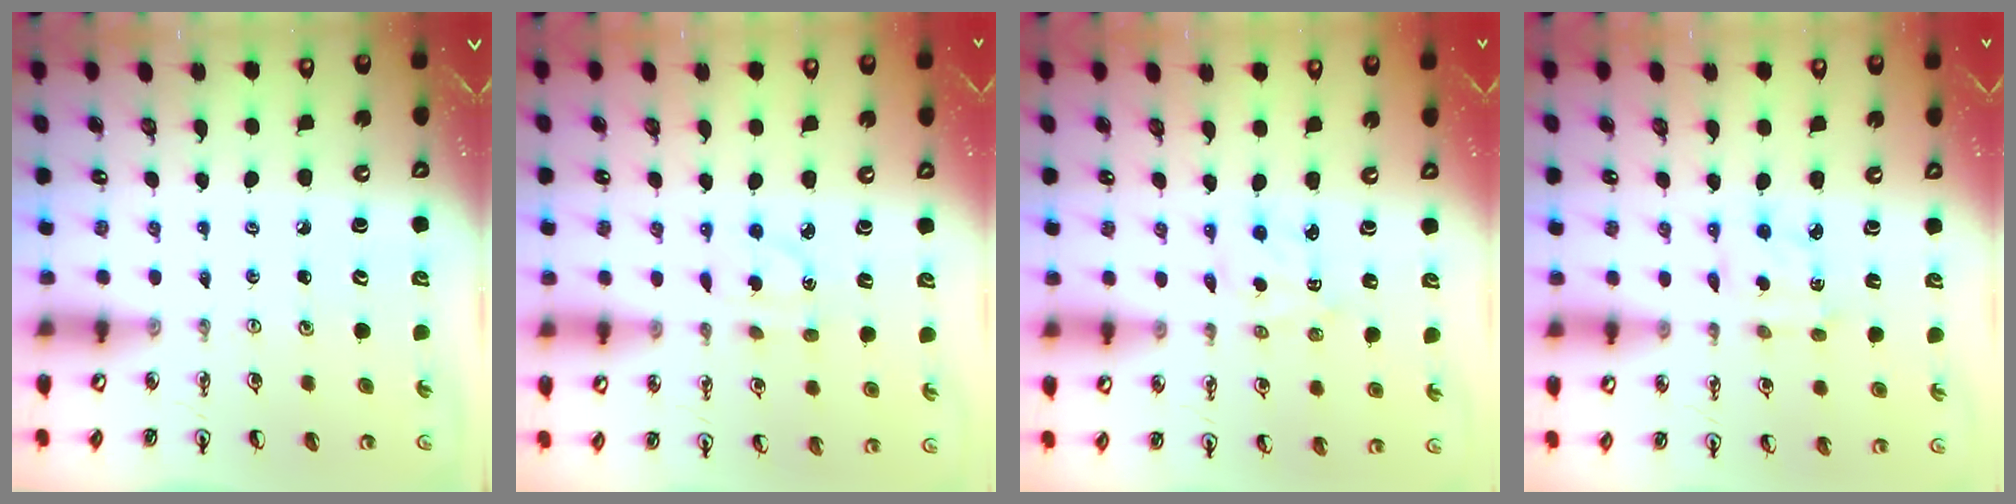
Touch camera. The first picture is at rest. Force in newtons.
{"total": 3.0, "press": 2.9, "slide": 0.8}
{"total": 1.9, "press": 1.8, "slide": 0.6}
{"total": 2.0, "press": 2.0, "slide": 0.2}